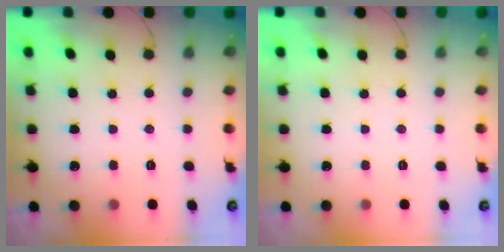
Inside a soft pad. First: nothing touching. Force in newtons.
{"total": 0.0}